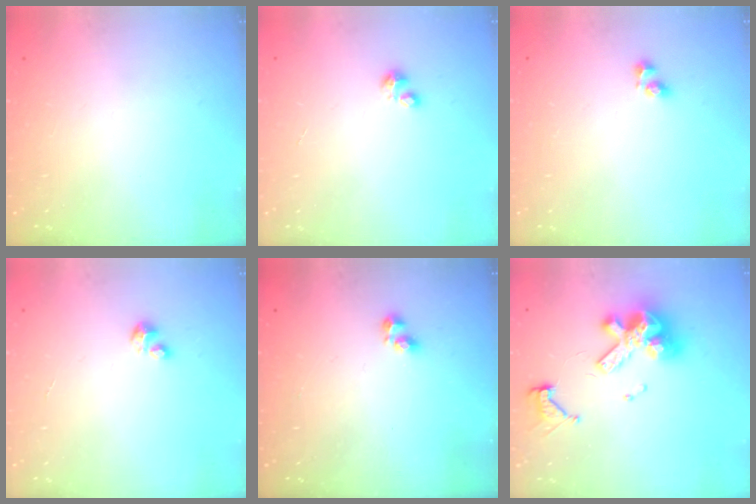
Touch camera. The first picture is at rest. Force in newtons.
{"total": 0.9, "press": 0.9, "slide": 0.1}
{"total": 4.0, "press": 4.0, "slide": 0.3}
{"total": 2.0, "press": 2.0, "slide": 0.2}
{"total": 2.4, "press": 2.3, "slide": 0.4}
{"total": 13.1, "press": 13.0, "slide": 1.6}